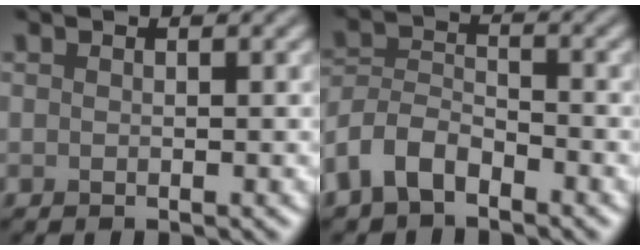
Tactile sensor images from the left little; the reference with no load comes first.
{"total": 4.3, "force": [-2.8, 2.3, 2.3], "torque": [-0.048, 0.004, -0.067]}